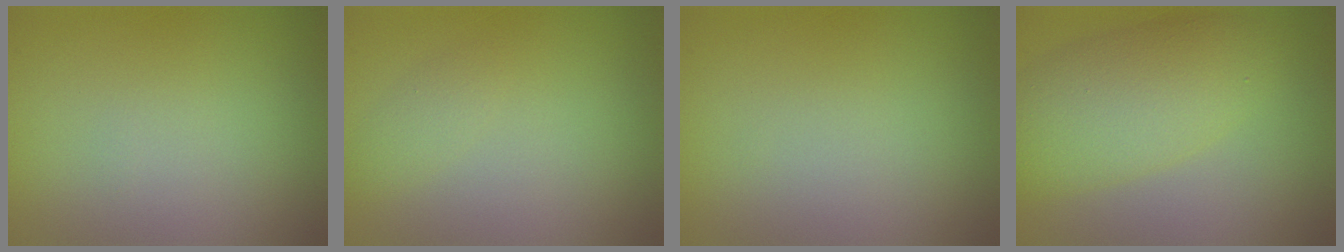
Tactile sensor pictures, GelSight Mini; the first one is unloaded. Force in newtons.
{"total": 0.9, "press": 0.9, "slide": 0.0}
{"total": 0.0}
{"total": 5.9, "press": 5.9, "slide": 0.1}